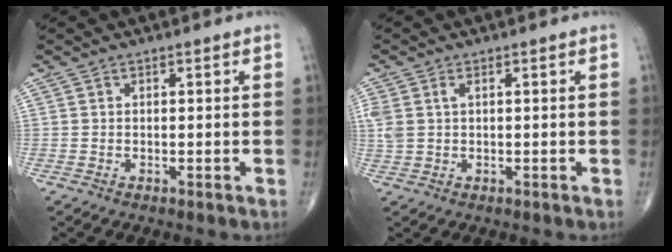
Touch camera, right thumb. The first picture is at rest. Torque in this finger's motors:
{"motor_torque": [0.42, -0.35, 0.62, 0.43, 0.01]}